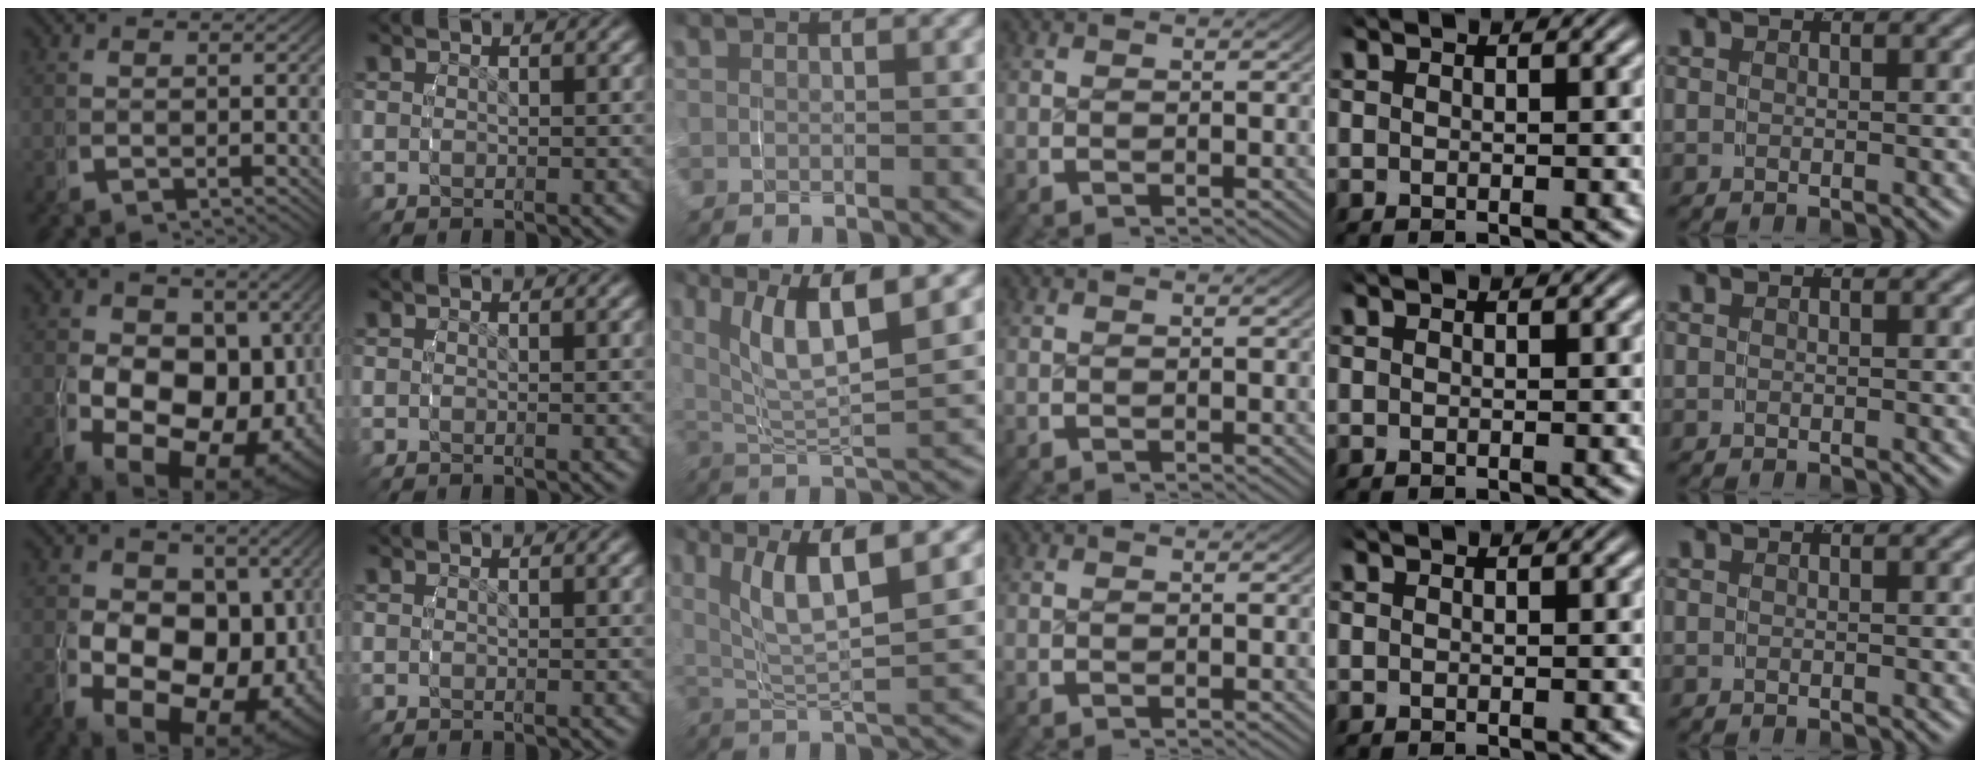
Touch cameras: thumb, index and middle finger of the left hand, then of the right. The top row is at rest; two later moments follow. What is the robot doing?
{"motion": "grasp_and_lifting", "object": "water bottle"}